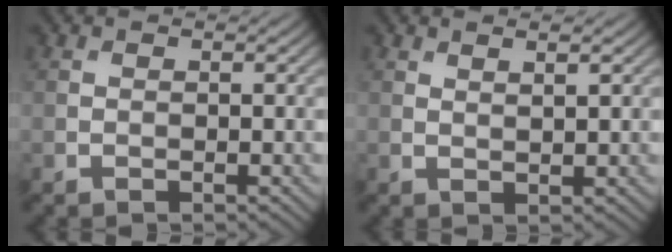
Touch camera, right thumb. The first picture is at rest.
{"total": 1.3, "force": [1.0, 0.1, 0.8], "torque": [-0.017, -0.001, 0.018]}